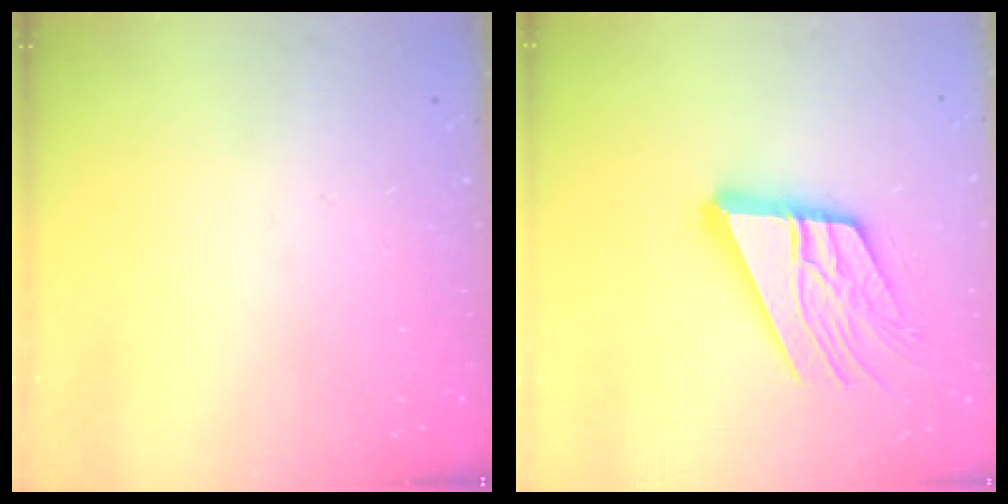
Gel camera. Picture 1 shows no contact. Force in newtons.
{"total": 17.6, "press": 17.5, "slide": 2.2}